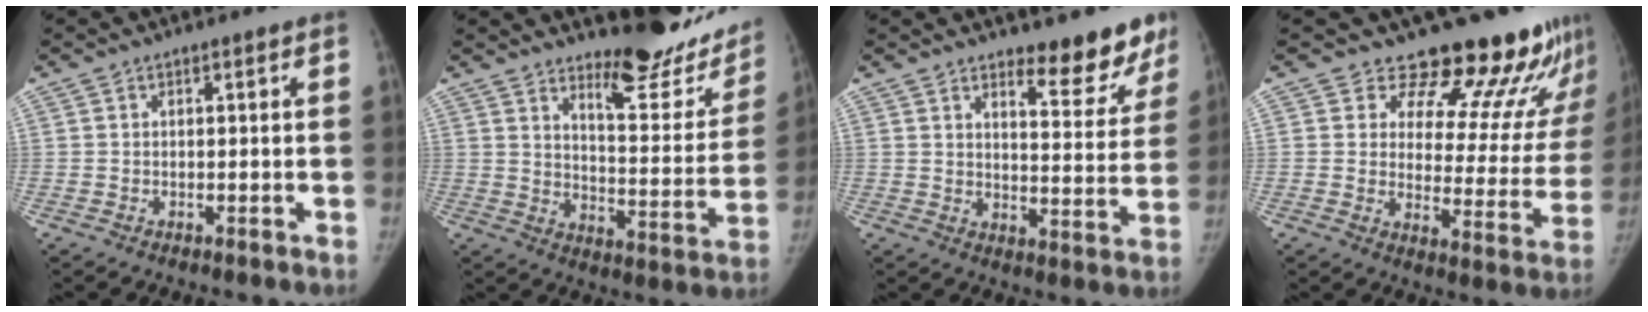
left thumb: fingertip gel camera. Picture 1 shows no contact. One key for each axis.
{"total": 18.9, "fx": 15.5, "fy": 5.9, "fz": 9.2, "tx": -0.073, "ty": -0.134, "tz": 0.203}
{"total": 9.9, "fx": 7.8, "fy": 3.2, "fz": 5.2, "tx": -0.026, "ty": -0.061, "tz": 0.107}
{"total": 18.8, "fx": 16.7, "fy": 6.7, "fz": 5.1, "tx": 0.000, "ty": -0.134, "tz": 0.200}